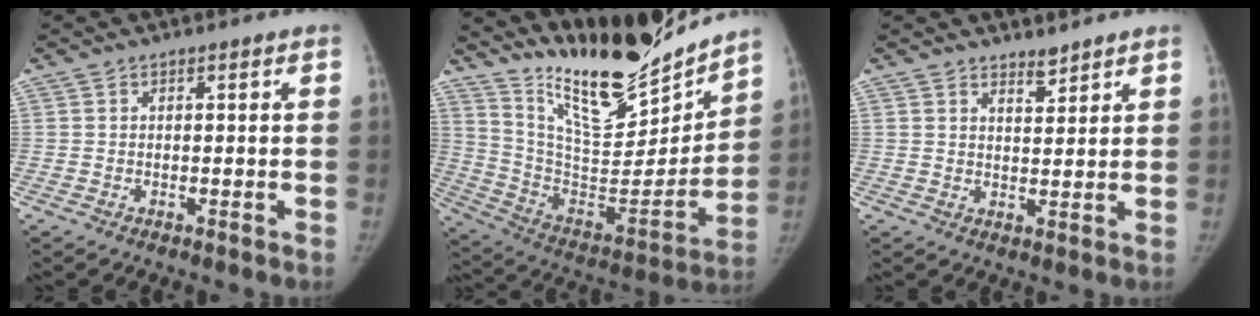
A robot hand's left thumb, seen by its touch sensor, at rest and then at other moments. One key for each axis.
{"total": 23.9, "fx": 20.5, "fy": 5.4, "fz": 11.1, "tx": -0.143, "ty": -0.121, "tz": 0.342}
{"total": 2.7, "fx": 2.5, "fy": 0.7, "fz": 0.6, "tx": 0.002, "ty": -0.027, "tz": 0.041}